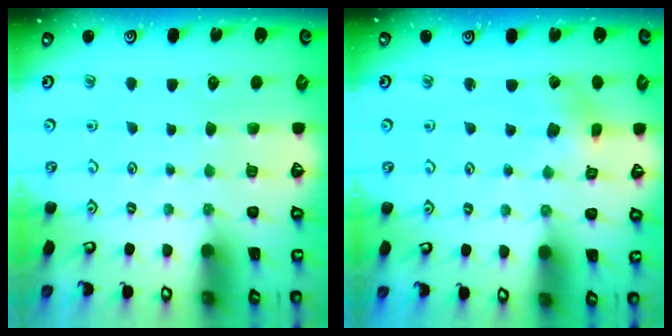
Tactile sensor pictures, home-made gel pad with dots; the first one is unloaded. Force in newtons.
{"total": 2.7, "press": 2.7, "slide": 0.4}